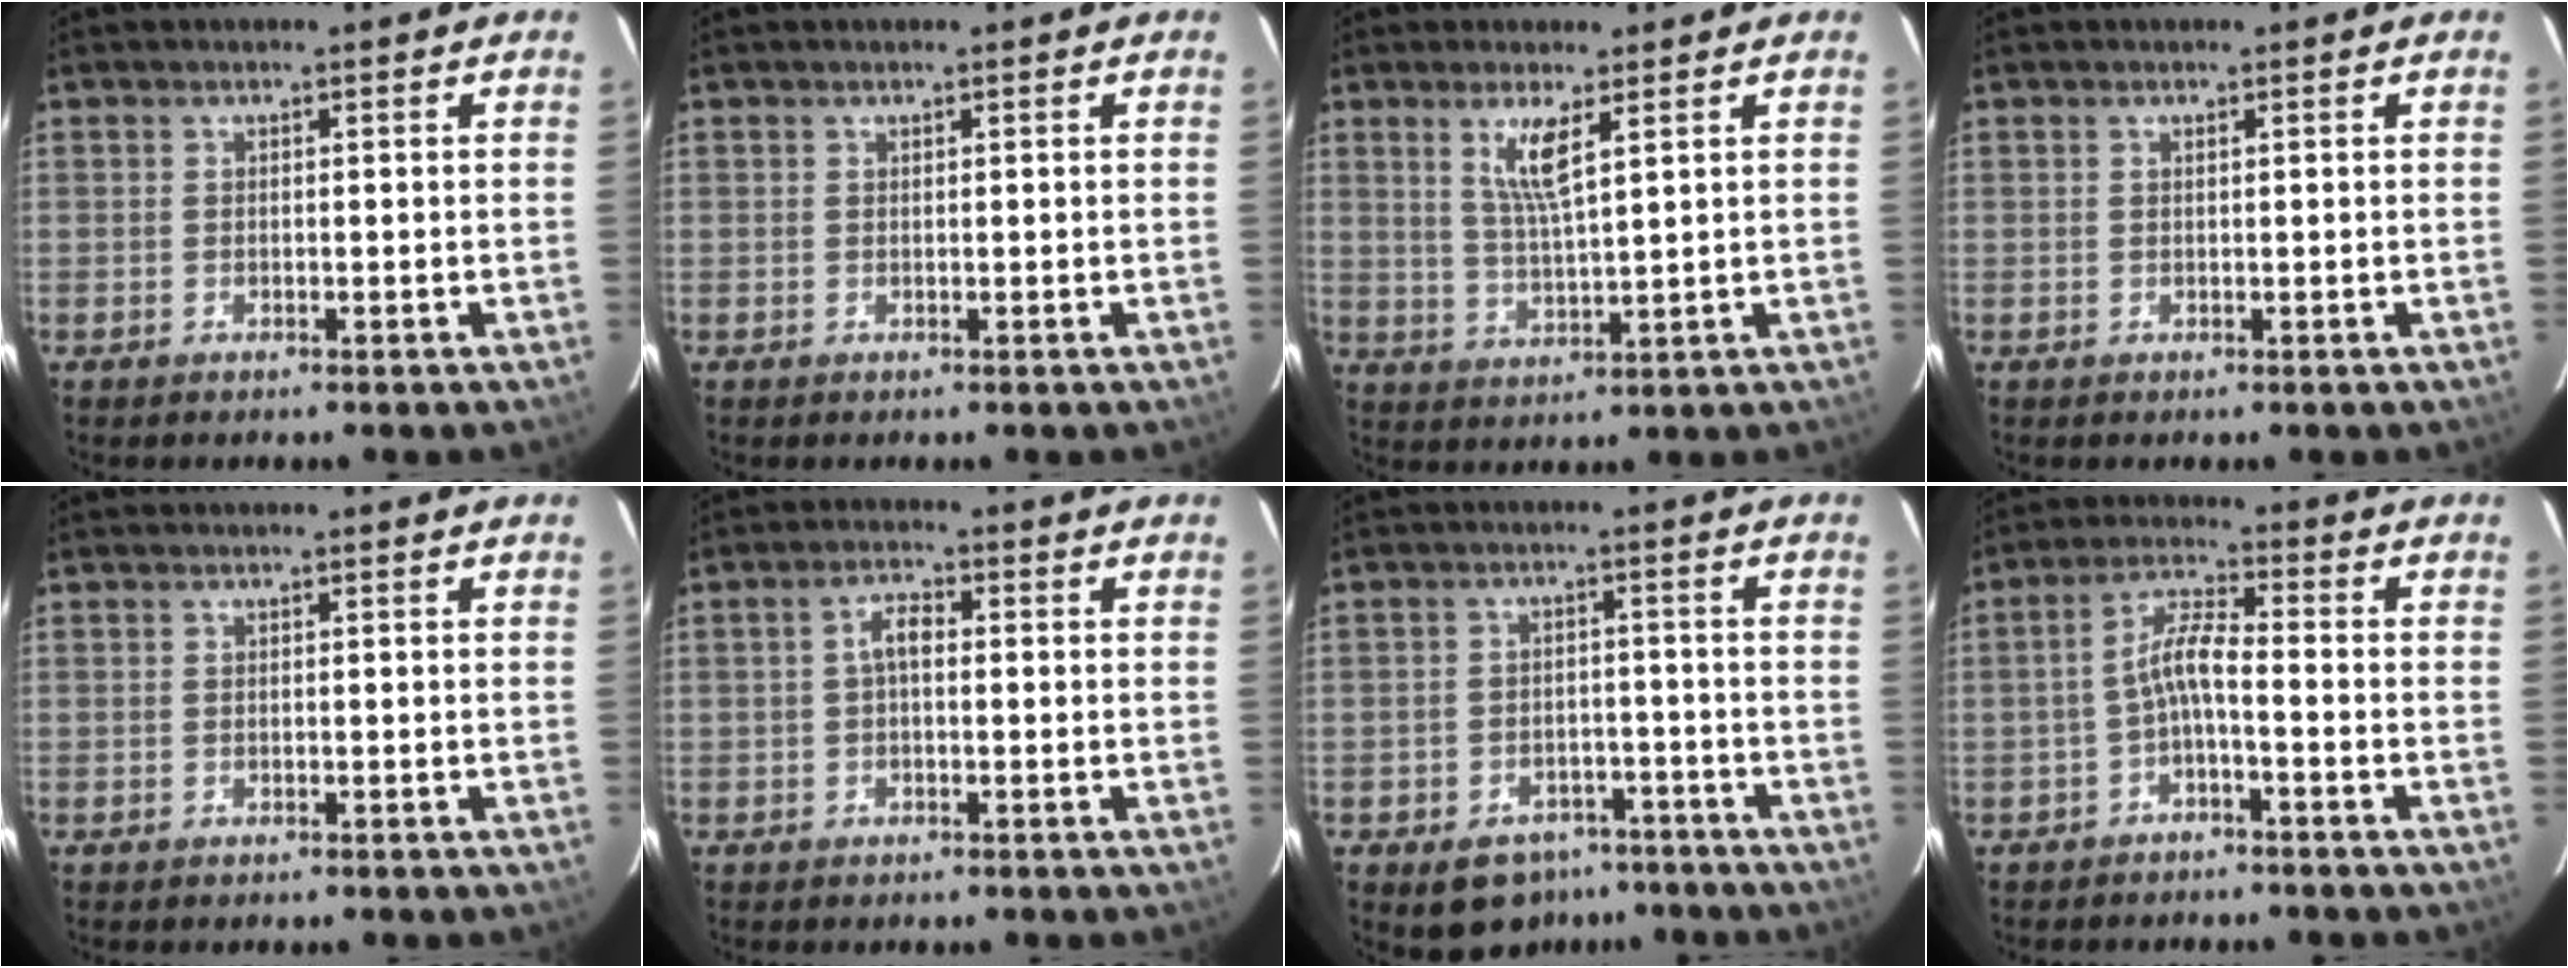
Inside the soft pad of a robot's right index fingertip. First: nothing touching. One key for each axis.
{"total": 0.0}
{"total": 5.8, "fx": 2.9, "fy": 0.6, "fz": 5.0, "tx": -0.099, "ty": -0.010, "tz": 0.058}
{"total": 0.0}
{"total": 0.0}
{"total": 2.9, "fx": 0.0, "fy": 1.3, "fz": 2.6, "tx": -0.052, "ty": 0.012, "tz": 0.000}
{"total": 8.3, "fx": -5.6, "fy": 5.6, "fz": 2.6, "tx": -0.059, "ty": 0.022, "tz": -0.061}
{"total": 4.7, "fx": -2.1, "fy": 0.7, "fz": 4.2, "tx": -0.094, "ty": 0.015, "tz": -0.039}